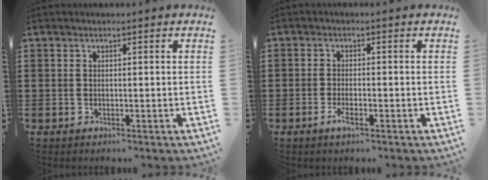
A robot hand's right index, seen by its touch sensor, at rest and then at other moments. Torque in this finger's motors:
{"motor_torque": [2.14, 0.00, 0.13, 0.02]}